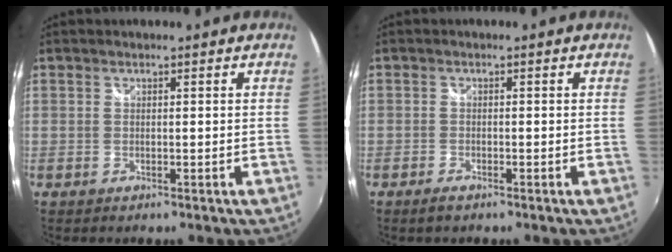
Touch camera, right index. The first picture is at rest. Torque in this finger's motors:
{"motor_torque": [0.09, -0.13, 0.01, 0.00]}